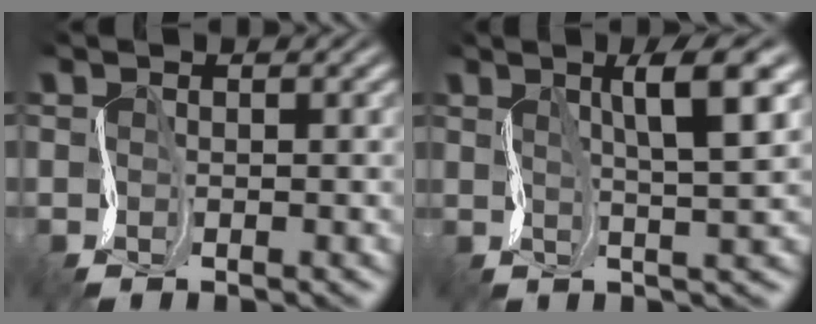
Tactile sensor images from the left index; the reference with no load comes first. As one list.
[{"total": 5.5, "force": [2.4, 0.9, 4.8], "torque": [-0.062, 0.016, 0.038]}]